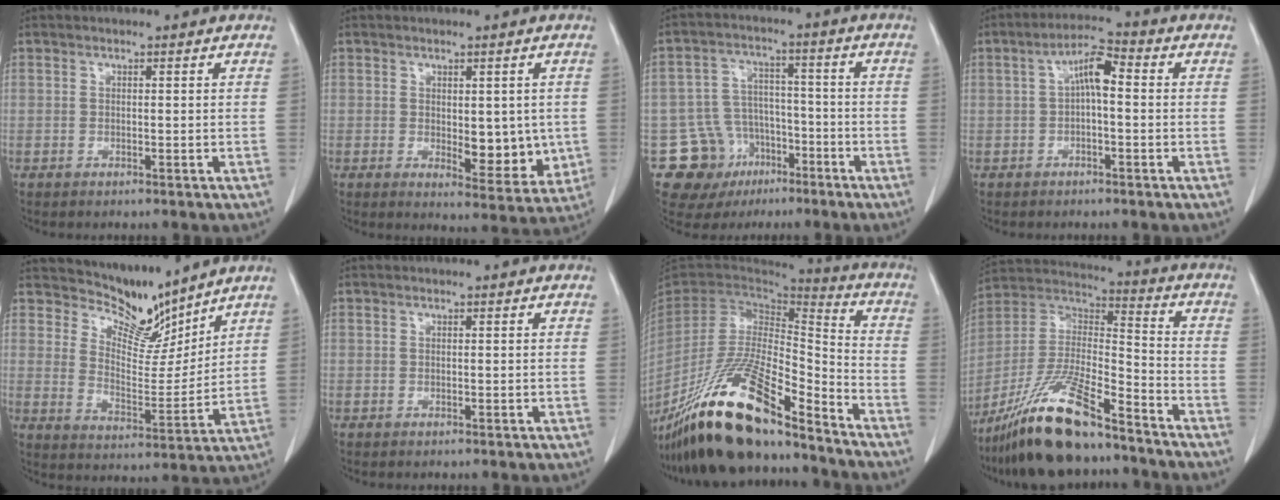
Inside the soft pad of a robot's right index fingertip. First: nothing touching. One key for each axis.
{"total": 7.4, "fx": -0.4, "fy": 3.6, "fz": 6.5, "tx": -0.067, "ty": -0.016, "tz": 0.005}
{"total": 12.4, "fx": -6.5, "fy": 10.1, "fz": 3.0, "tx": -0.052, "ty": 0.046, "tz": -0.091}
{"total": 5.4, "fx": 0.3, "fy": 1.5, "fz": 5.2, "tx": -0.094, "ty": 0.024, "tz": 0.003}
{"total": 8.0, "fx": 7.7, "fy": 1.8, "fz": 1.1, "tx": -0.021, "ty": -0.016, "tz": 0.141}
{"total": 0.0}
{"total": 23.3, "fx": -17.6, "fy": 4.4, "fz": 14.6, "tx": -0.278, "ty": -0.025, "tz": -0.320}
{"total": 18.7, "fx": -14.5, "fy": 3.2, "fz": 11.4, "tx": -0.249, "ty": -0.019, "tz": -0.270}